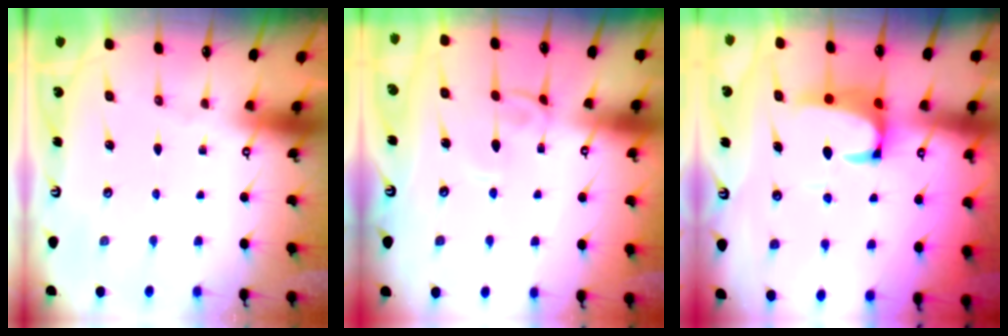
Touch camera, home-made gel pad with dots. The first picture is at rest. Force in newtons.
{"total": 2.8, "press": 2.8, "slide": 0.2}
{"total": 4.3, "press": 4.2, "slide": 1.1}